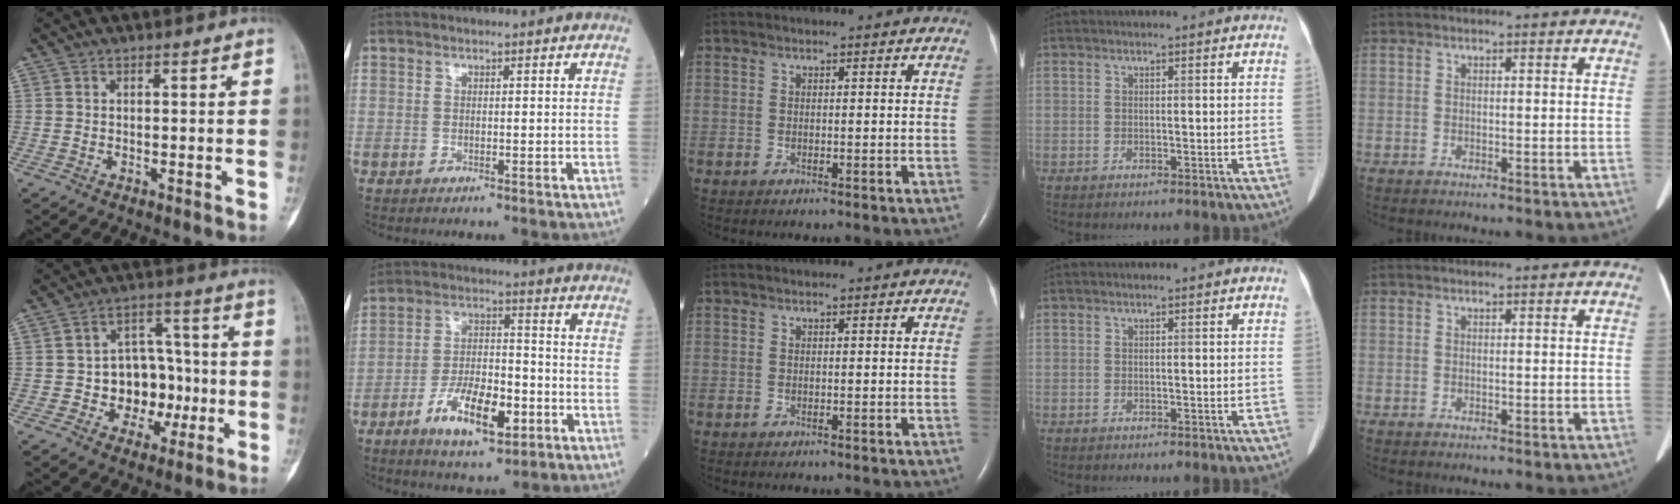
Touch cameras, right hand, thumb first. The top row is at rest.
{"thumb": {"total": 11.4, "force": [-1.9, 9.3, 6.3], "torque": [-0.030, 0.040, -0.024]}, "index": {"total": 11.0, "force": [-5.1, 3.9, 9.0], "torque": [-0.171, 0.002, -0.085]}}